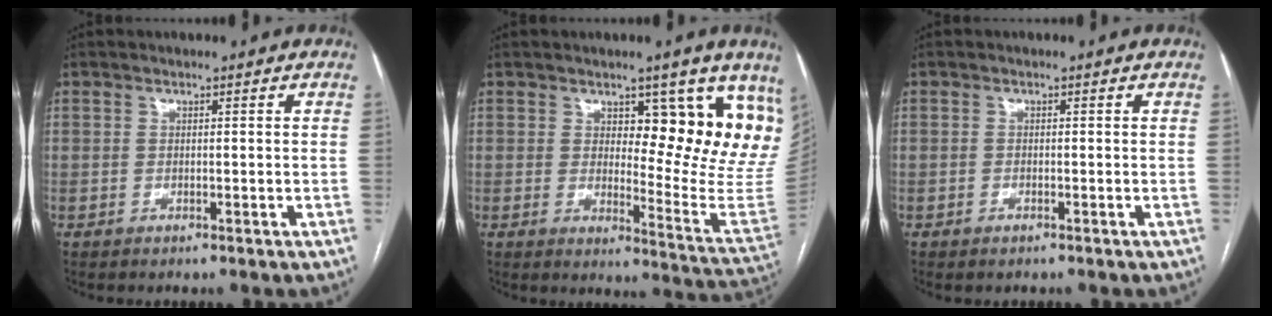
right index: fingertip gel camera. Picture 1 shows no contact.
{"total": 14.1, "force": [8.3, 4.1, 10.7], "torque": [-0.118, -0.031, 0.097]}
{"total": 0.7, "force": [-0.4, 0.3, 0.4], "torque": [-0.009, 0.000, -0.001]}